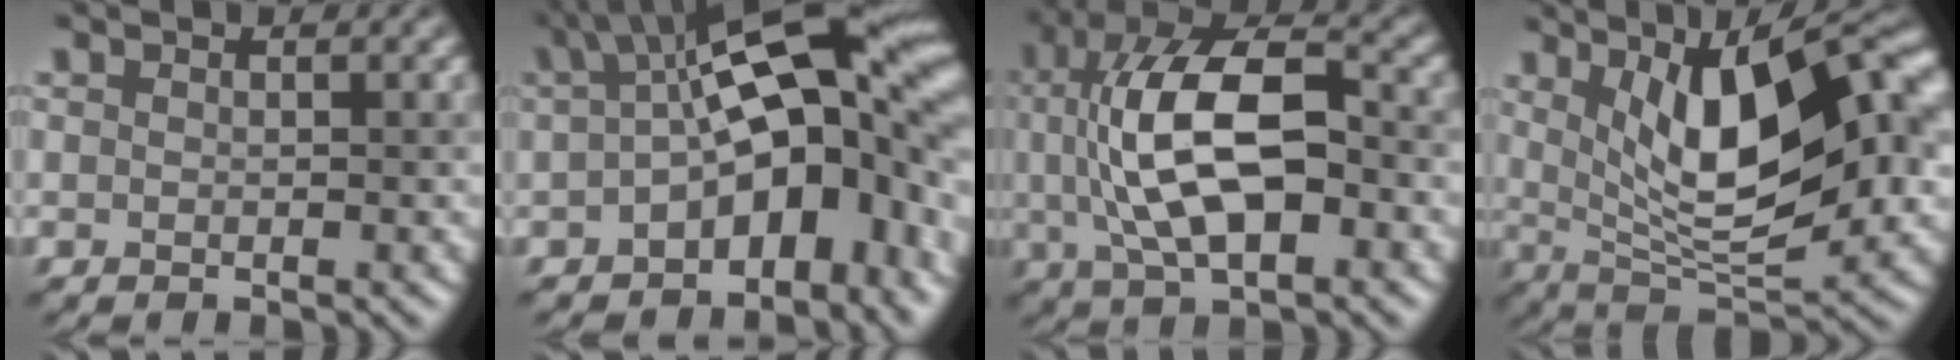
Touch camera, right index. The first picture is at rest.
{"total": 13.6, "force": [-0.3, 6.4, 12.0], "torque": [-0.148, 0.023, -0.012]}
{"total": 11.3, "force": [0.4, 5.0, 10.1], "torque": [-0.186, 0.023, 0.003]}
{"total": 11.0, "force": [2.5, 3.7, 10.1], "torque": [-0.150, 0.008, 0.044]}